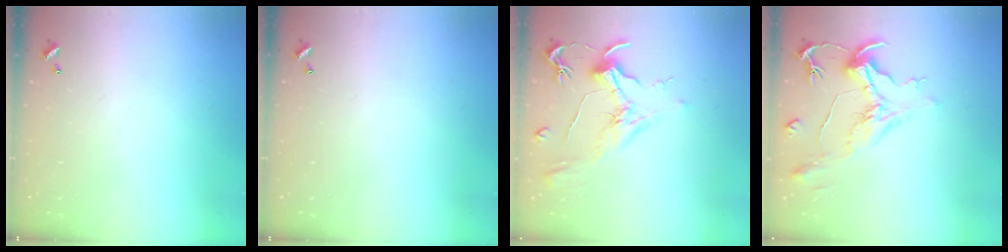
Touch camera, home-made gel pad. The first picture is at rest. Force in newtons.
{"total": 0.0}
{"total": 2.0, "press": 1.7, "slide": 0.9}
{"total": 2.1, "press": 1.7, "slide": 1.3}